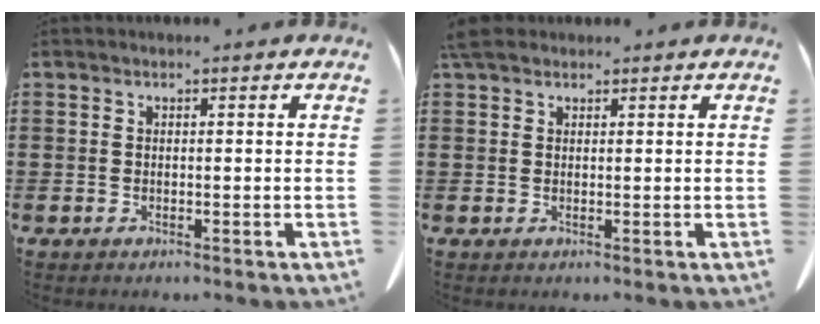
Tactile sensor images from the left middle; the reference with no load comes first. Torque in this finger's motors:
{"motor_torque": [0.88, 0.32, 0.18, 0.07]}